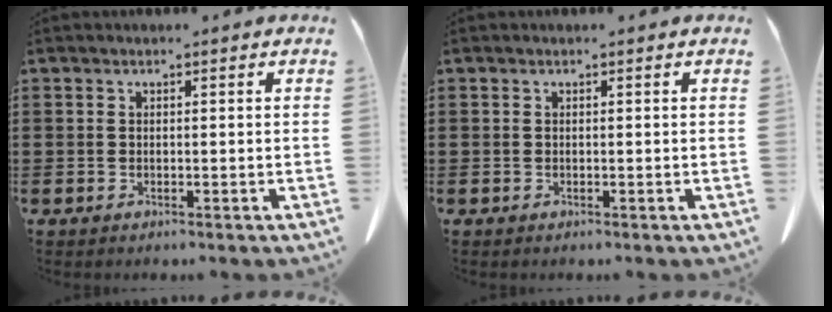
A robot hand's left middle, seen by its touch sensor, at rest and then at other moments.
{"total": 0.0}